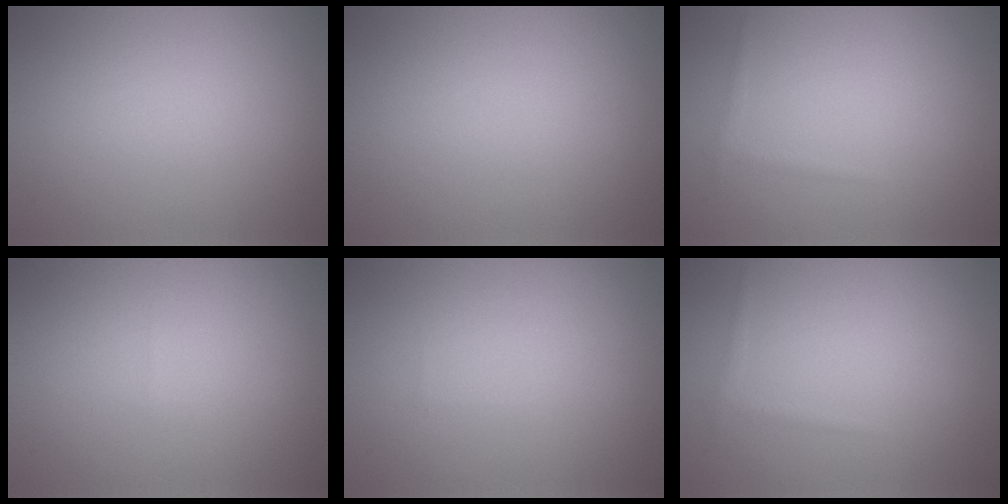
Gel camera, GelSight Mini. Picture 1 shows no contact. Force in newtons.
{"total": 0.0}
{"total": 0.6, "press": 0.6, "slide": 0.1}
{"total": 0.0}
{"total": 0.0}
{"total": 0.6, "press": 0.6, "slide": 0.1}